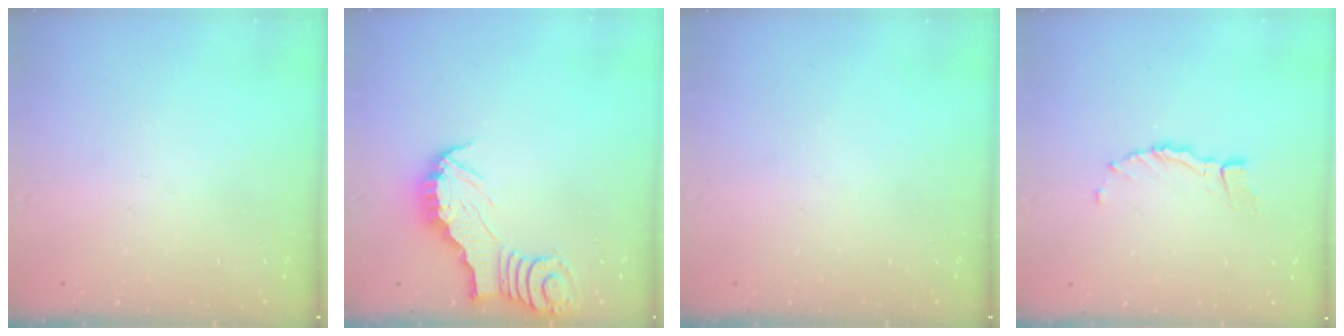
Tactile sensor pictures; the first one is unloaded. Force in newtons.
{"total": 2.9, "press": 2.9, "slide": 0.2}
{"total": 0.0}
{"total": 4.8, "press": 4.7, "slide": 0.2}